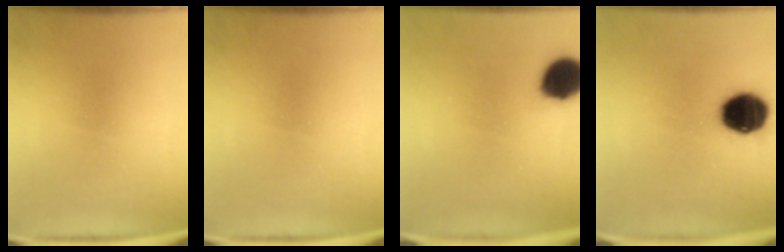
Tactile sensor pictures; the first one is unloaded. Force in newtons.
{"total": 0.0}
{"total": 11.0}
{"total": 15.8}